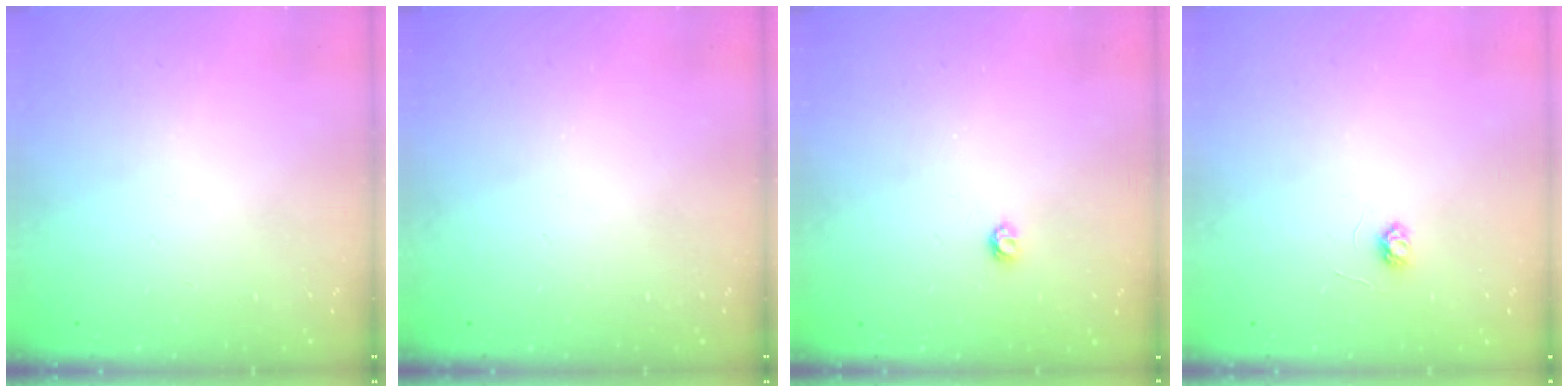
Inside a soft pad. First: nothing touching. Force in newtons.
{"total": 0.0}
{"total": 3.0, "press": 3.0, "slide": 0.4}
{"total": 3.1, "press": 3.1, "slide": 0.3}